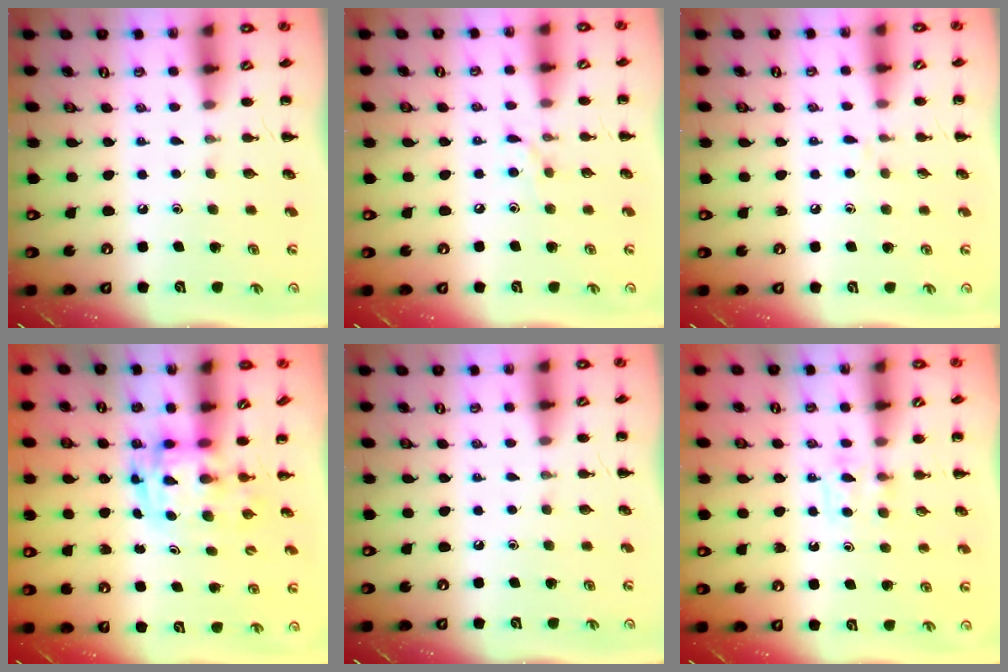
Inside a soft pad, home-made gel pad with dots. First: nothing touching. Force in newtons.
{"total": 5.2, "press": 4.9, "slide": 1.6}
{"total": 5.0, "press": 4.7, "slide": 1.7}
{"total": 2.8, "press": 2.7, "slide": 0.6}
{"total": 0.0}
{"total": 4.1, "press": 3.8, "slide": 1.5}